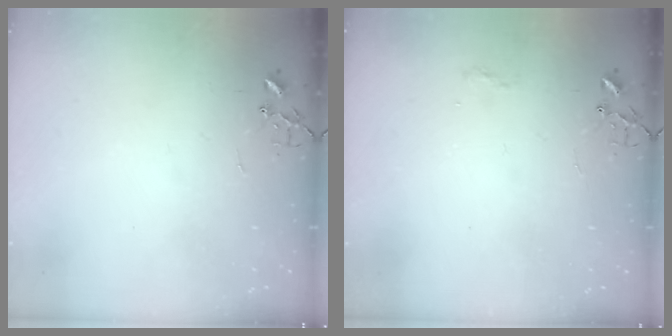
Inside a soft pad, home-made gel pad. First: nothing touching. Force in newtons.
{"total": 5.9, "press": 5.9, "slide": 0.8}